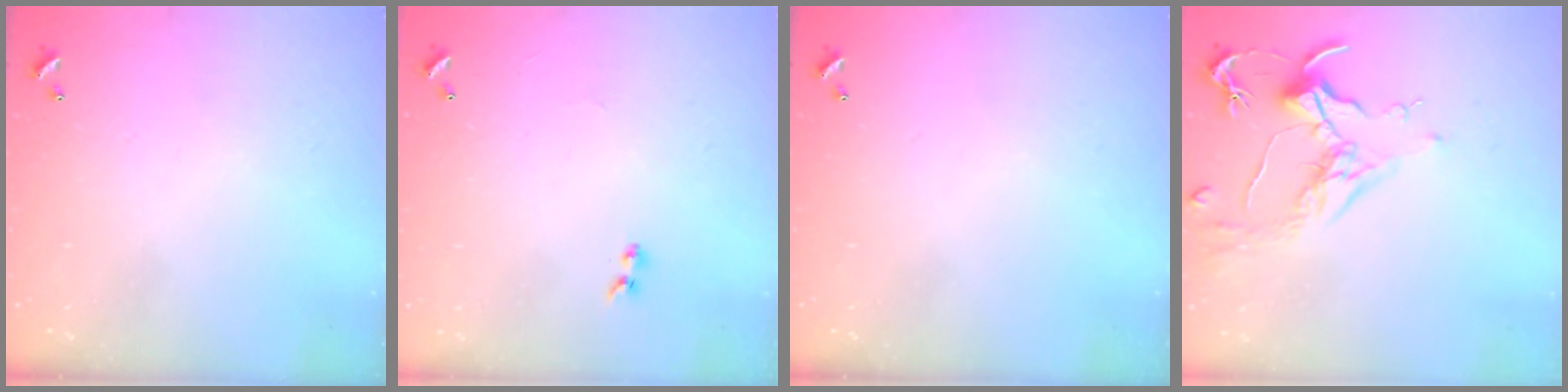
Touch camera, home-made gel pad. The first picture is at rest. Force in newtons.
{"total": 1.3, "press": 1.1, "slide": 0.7}
{"total": 0.0}
{"total": 1.8, "press": 1.5, "slide": 0.9}